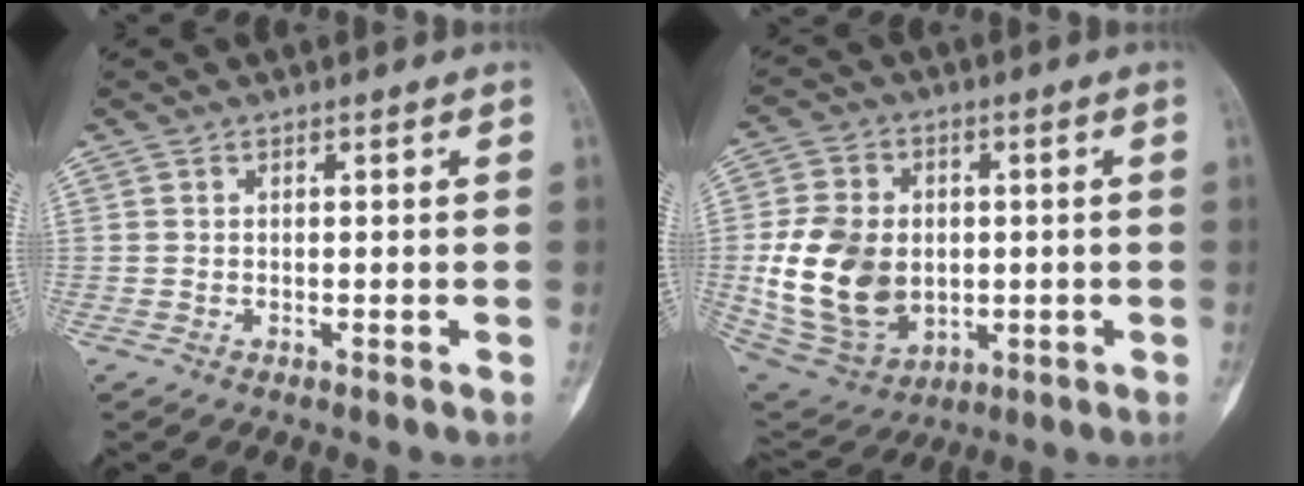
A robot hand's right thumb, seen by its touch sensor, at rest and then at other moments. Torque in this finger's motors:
{"motor_torque": [2.13, 2.37, 0.98, -0.75, 0.58]}